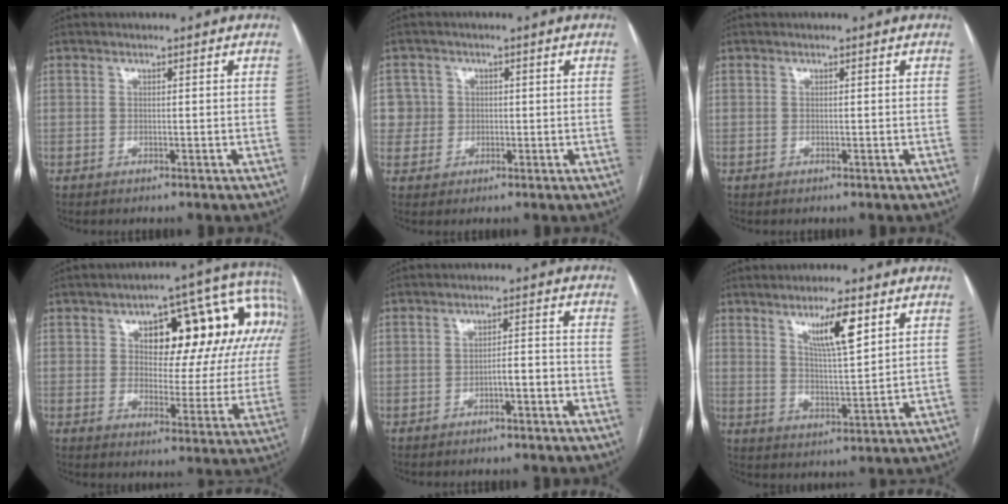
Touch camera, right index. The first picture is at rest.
{"total": 4.2, "force": [0.6, 4.1, -0.3], "torque": [0.025, 0.012, 0.012]}
{"total": 0.0}
{"total": 20.6, "force": [6.6, 9.2, 17.3], "torque": [-0.226, 0.058, 0.095]}
{"total": 3.2, "force": [-1.6, 0.5, 2.7], "torque": [-0.040, 0.012, -0.025]}
{"total": 7.7, "force": [4.2, 0.8, 6.4], "torque": [-0.111, -0.007, 0.075]}